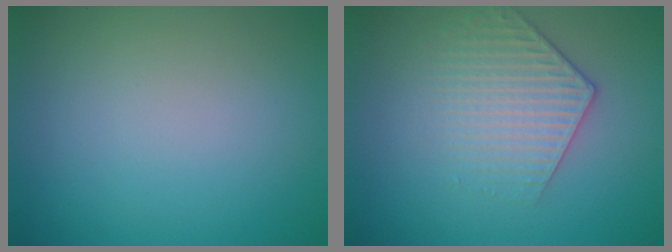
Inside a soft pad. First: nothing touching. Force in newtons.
{"total": 3.2, "press": 2.8, "slide": 1.4}